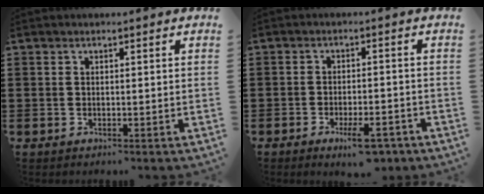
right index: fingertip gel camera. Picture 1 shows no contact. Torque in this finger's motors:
{"motor_torque": [0.56, -0.53, 0.26, 0.02]}